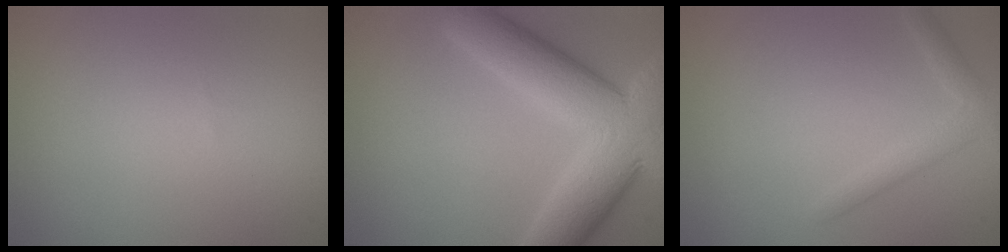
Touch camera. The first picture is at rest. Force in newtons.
{"total": 10.7, "press": 10.6, "slide": 0.6}
{"total": 2.1, "press": 2.1, "slide": 0.1}